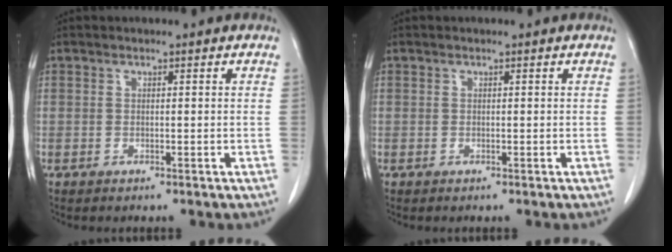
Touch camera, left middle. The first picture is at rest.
{"total": 0.0}